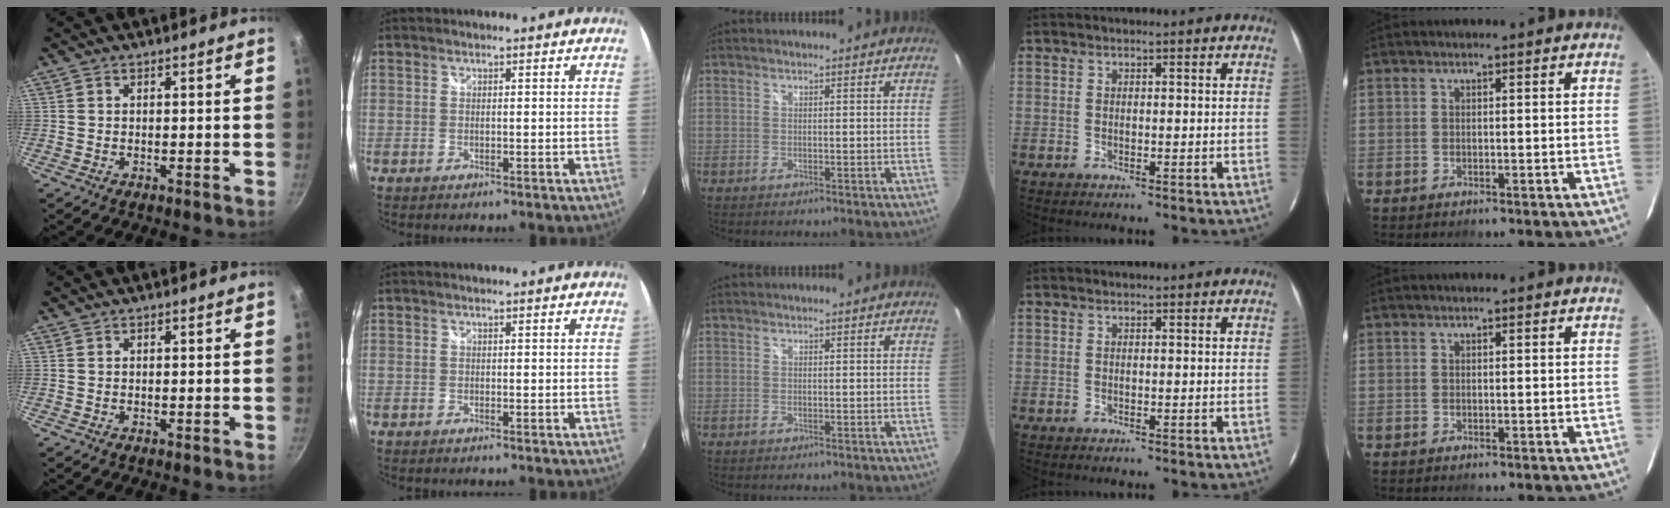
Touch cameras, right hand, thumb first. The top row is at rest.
{}